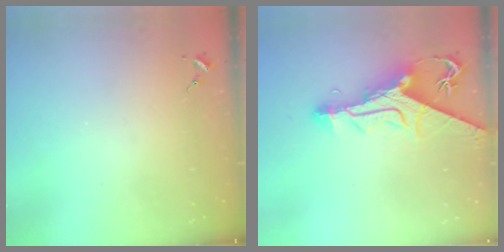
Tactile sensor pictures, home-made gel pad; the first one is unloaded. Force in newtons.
{"total": 13.8, "press": 13.7, "slide": 1.3}